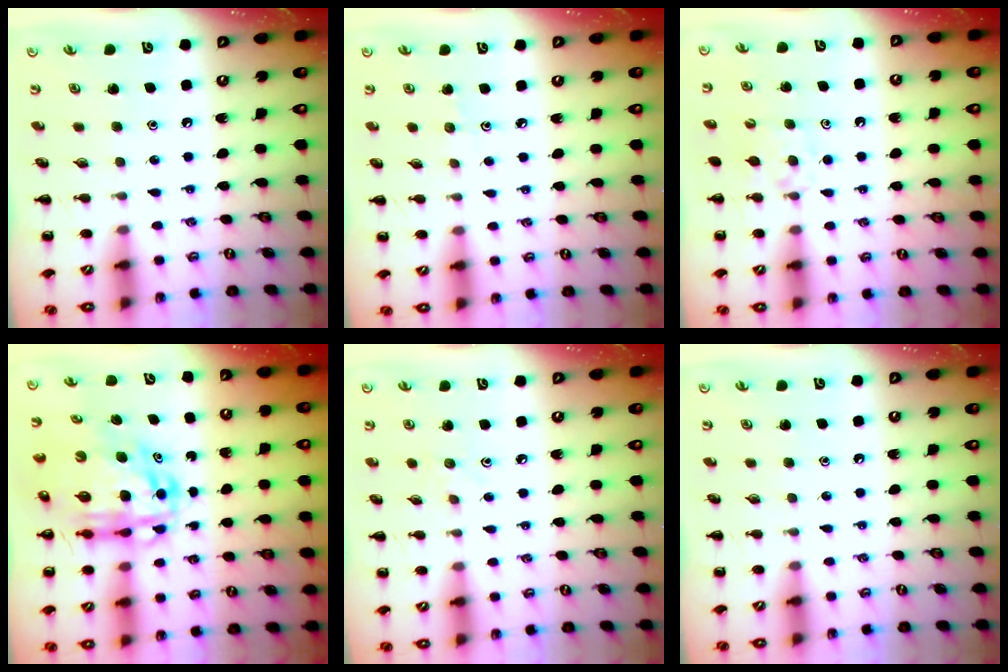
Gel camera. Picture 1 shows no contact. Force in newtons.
{"total": 2.9, "press": 2.7, "slide": 1.2}
{"total": 5.1, "press": 4.8, "slide": 1.6}
{"total": 11.3, "press": 10.9, "slide": 2.7}
{"total": 2.5, "press": 2.3, "slide": 1.0}
{"total": 0.0}